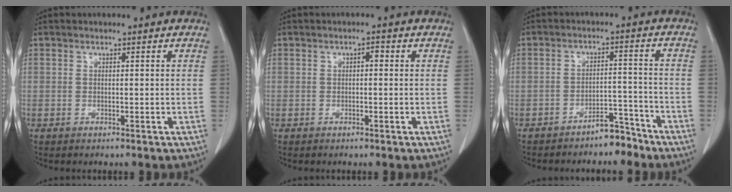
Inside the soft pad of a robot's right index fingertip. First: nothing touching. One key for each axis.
{"total": 1.0, "fx": 0.1, "fy": 0.5, "fz": 0.9, "tx": -0.012, "ty": 0.004, "tz": -0.001}
{"total": 4.6, "fx": -4.1, "fy": 1.3, "fz": 1.5, "tx": -0.016, "ty": 0.007, "tz": -0.066}